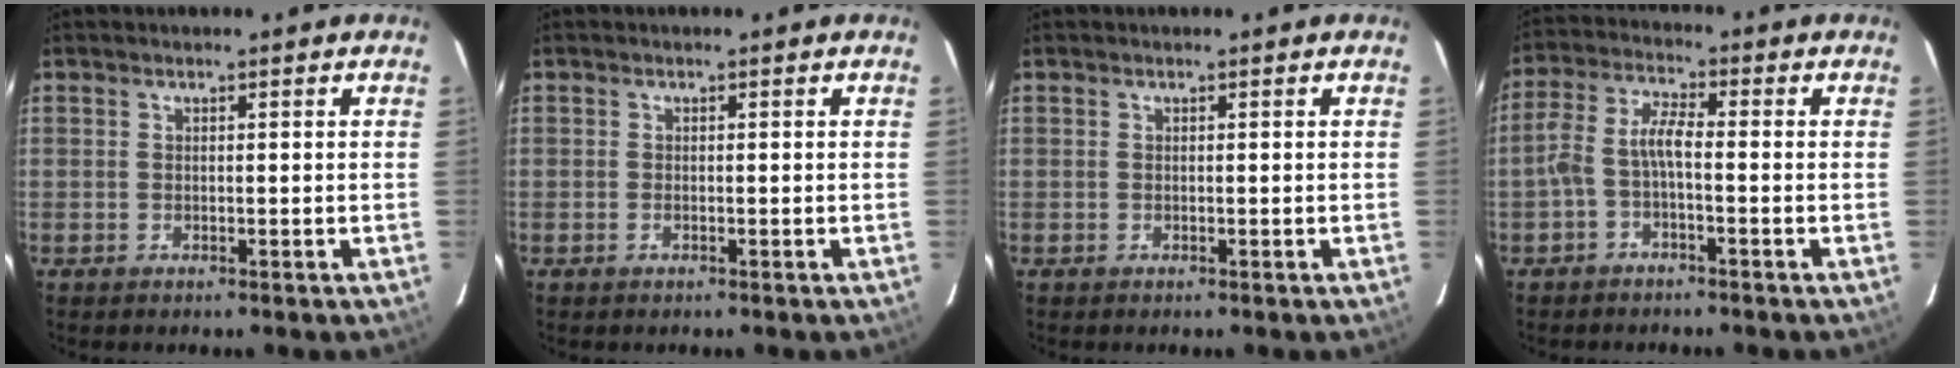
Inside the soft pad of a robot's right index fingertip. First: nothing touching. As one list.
[{"total": 0.5, "force": [-0.3, 0.2, 0.4], "torque": [-0.006, 0.001, -0.006]}, {"total": 0.0}, {"total": 5.0, "force": [-1.8, 1.5, 4.4], "torque": [-0.107, 0.019, -0.038]}]